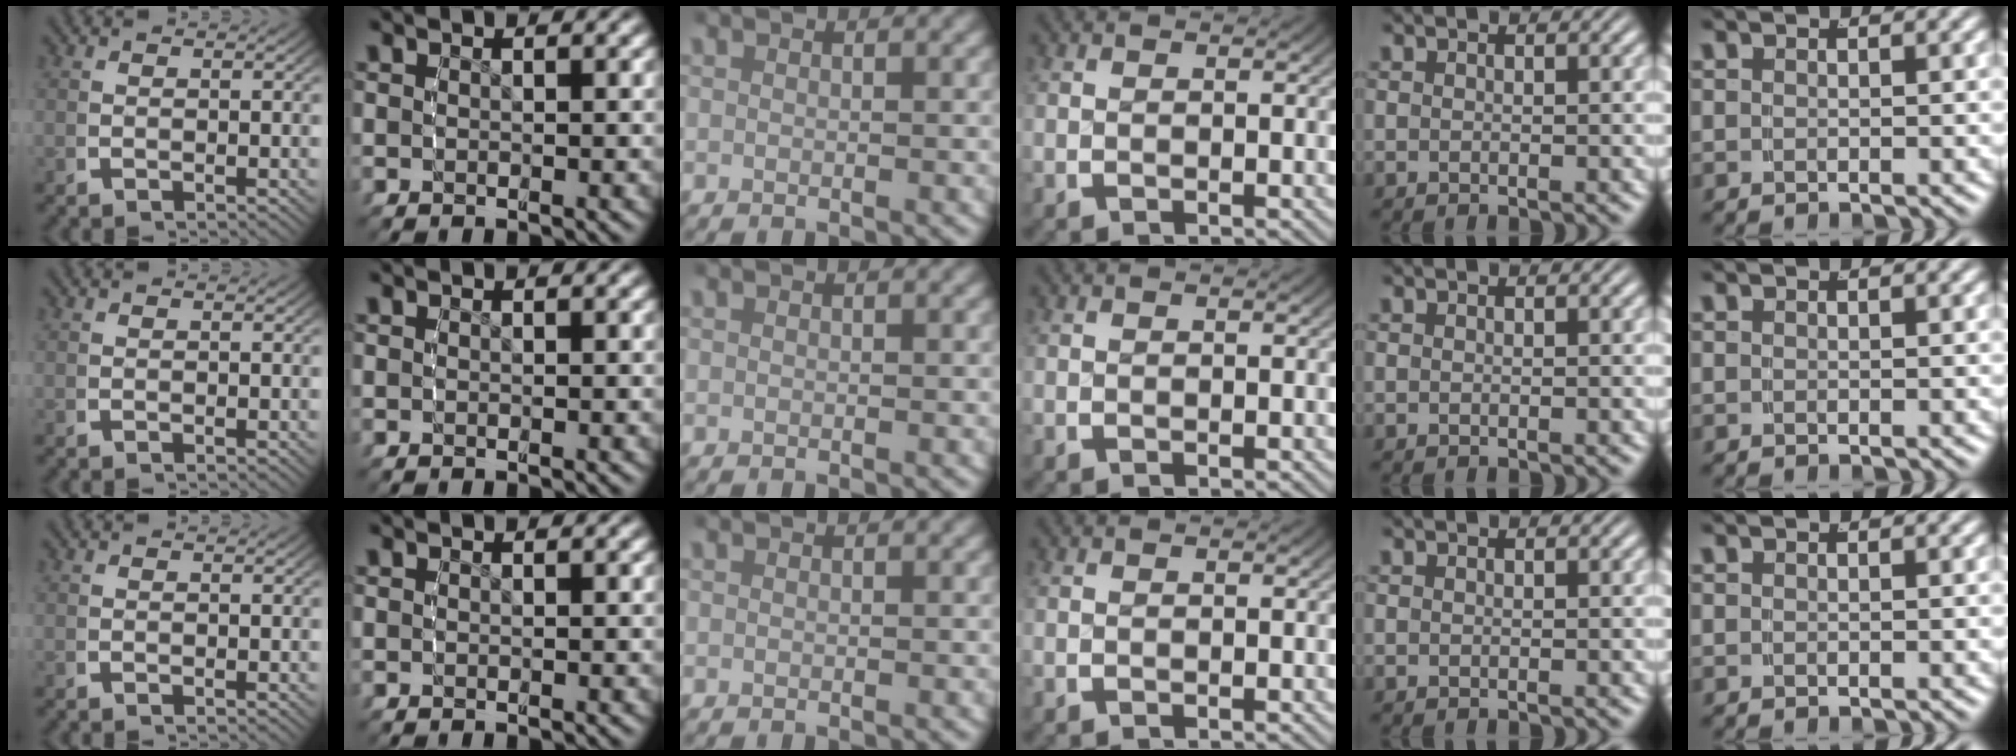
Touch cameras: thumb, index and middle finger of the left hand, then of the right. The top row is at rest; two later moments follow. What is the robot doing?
{"motion": "reach", "object": "shorts"}